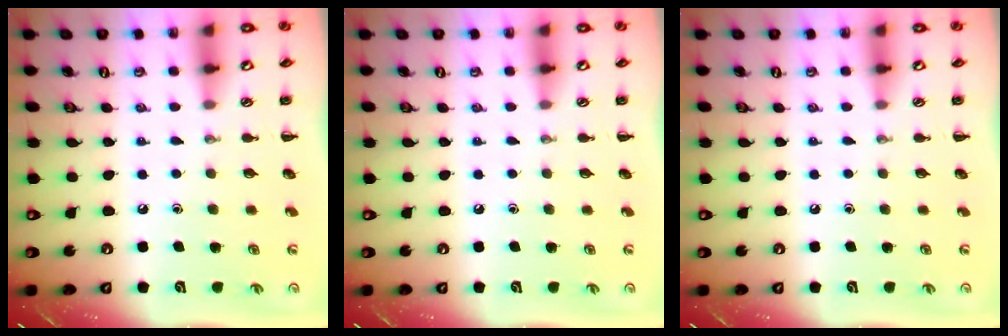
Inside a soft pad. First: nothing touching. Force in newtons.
{"total": 0.0}
{"total": 0.0}